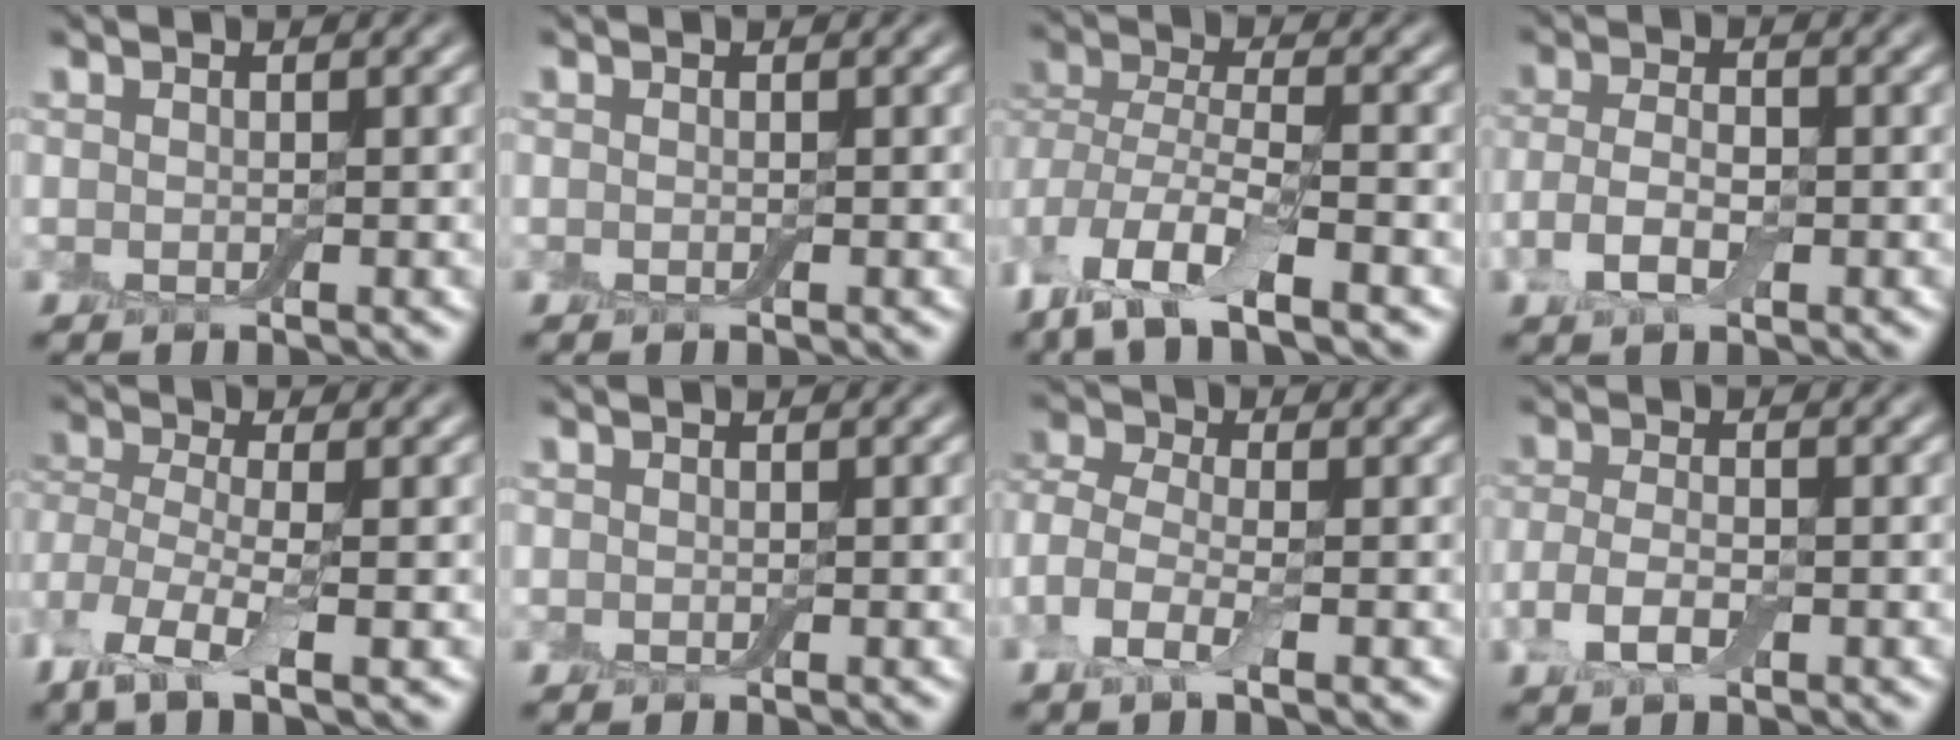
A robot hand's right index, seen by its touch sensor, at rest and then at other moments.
{"total": 0.0}
{"total": 10.2, "force": [-5.2, 3.9, 7.8], "torque": [-0.170, -0.008, -0.104]}
{"total": 3.1, "force": [-1.1, 1.6, 2.4], "torque": [-0.054, 0.004, -0.030]}
{"total": 7.0, "force": [-2.5, 3.3, 5.6], "torque": [-0.128, -0.004, -0.056]}
{"total": 0.0}
{"total": 3.9, "force": [-1.2, 2.1, 3.1], "torque": [-0.070, 0.009, -0.039]}
{"total": 2.7, "force": [-1.1, 1.3, 2.1], "torque": [-0.050, 0.001, -0.027]}